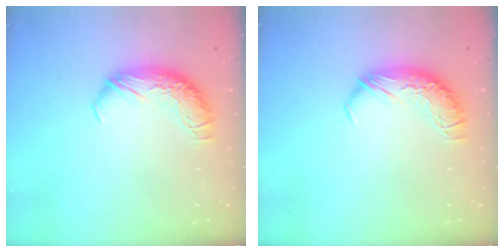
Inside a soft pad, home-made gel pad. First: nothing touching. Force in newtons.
{"total": 0.0}